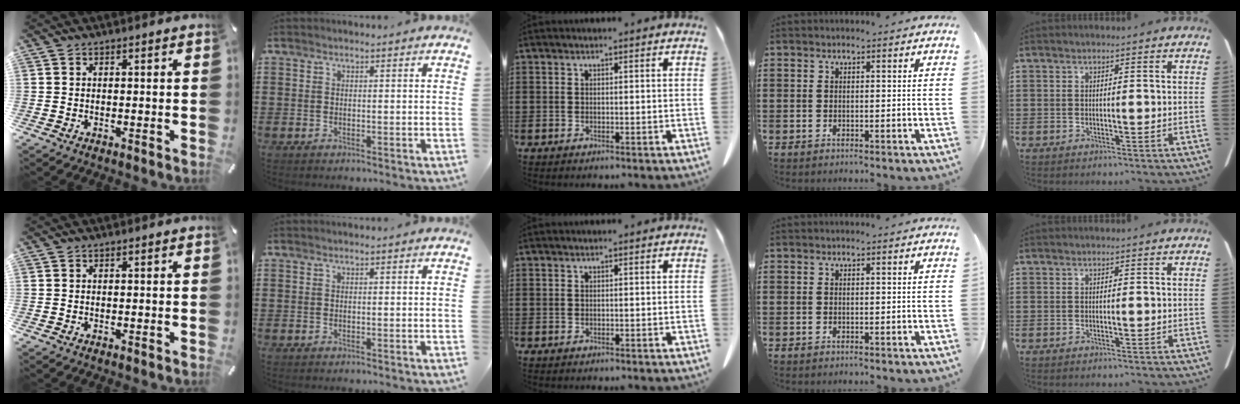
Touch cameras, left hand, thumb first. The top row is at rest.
{}